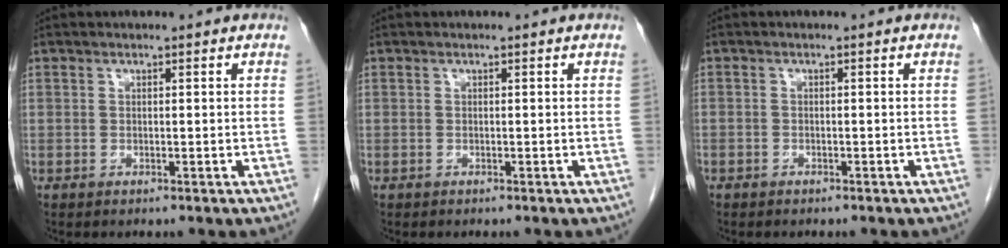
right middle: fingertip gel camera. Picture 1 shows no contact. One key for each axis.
{"total": 0.0}
{"total": 1.1, "fx": -0.8, "fy": 0.6, "fz": 0.2, "tx": -0.008, "ty": 0.002, "tz": -0.013}